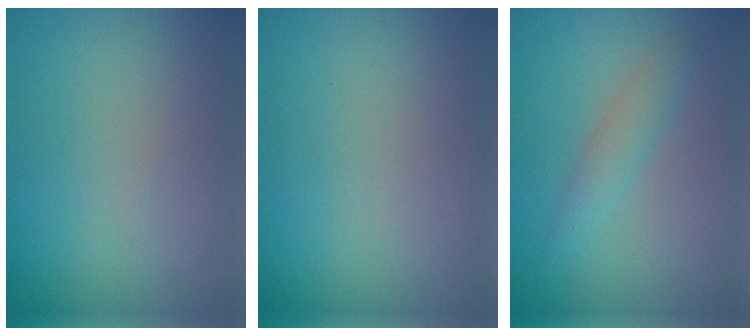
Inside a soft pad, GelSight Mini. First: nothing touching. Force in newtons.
{"total": 0.0}
{"total": 2.1, "press": 2.1, "slide": 0.2}